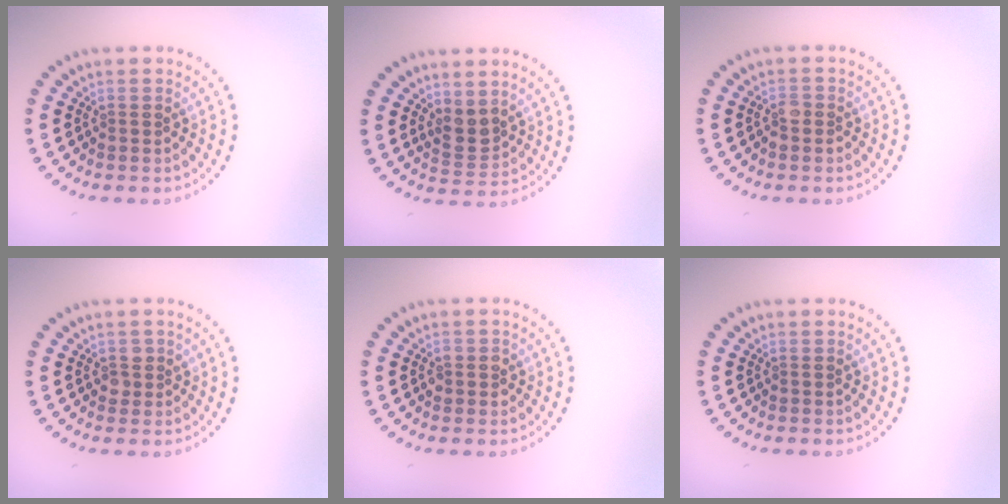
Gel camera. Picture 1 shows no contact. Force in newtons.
{"total": 2.2, "press": 1.8, "slide": 1.3}
{"total": 1.3, "press": 1.2, "slide": 0.5}
{"total": 1.2, "press": 1.1, "slide": 0.4}
{"total": 1.4, "press": 1.4, "slide": 0.3}
{"total": 0.0}